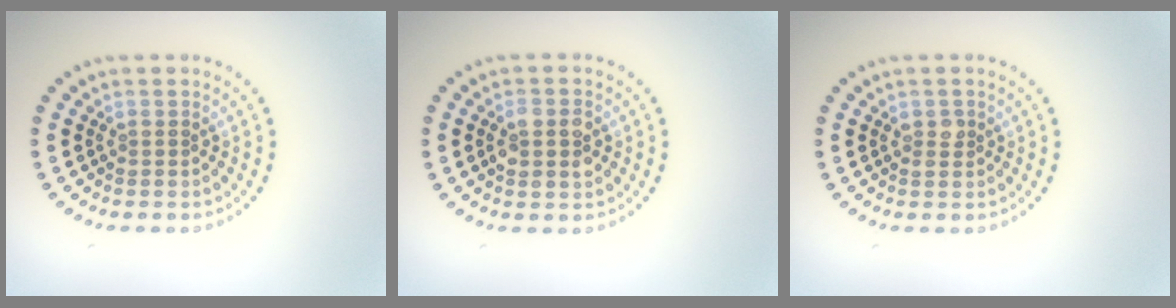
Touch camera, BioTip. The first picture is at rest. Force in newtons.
{"total": 2.8, "press": 2.8, "slide": 0.3}
{"total": 1.1, "press": 1.1, "slide": 0.2}